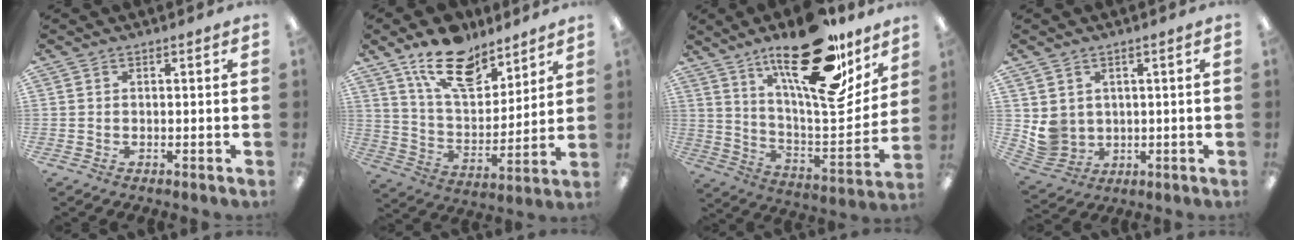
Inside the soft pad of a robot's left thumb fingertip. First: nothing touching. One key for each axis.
{"total": 17.5, "fx": 12.3, "fy": 8.7, "fz": 8.9, "tx": -0.146, "ty": -0.066, "tz": 0.221}
{"total": 26.2, "fx": 17.5, "fy": 8.9, "fz": 17.3, "tx": -0.242, "ty": -0.114, "tz": 0.287}
{"total": 6.1, "fx": 2.1, "fy": 5.7, "fz": 0.9, "tx": -0.035, "ty": -0.008, "tz": 0.050}